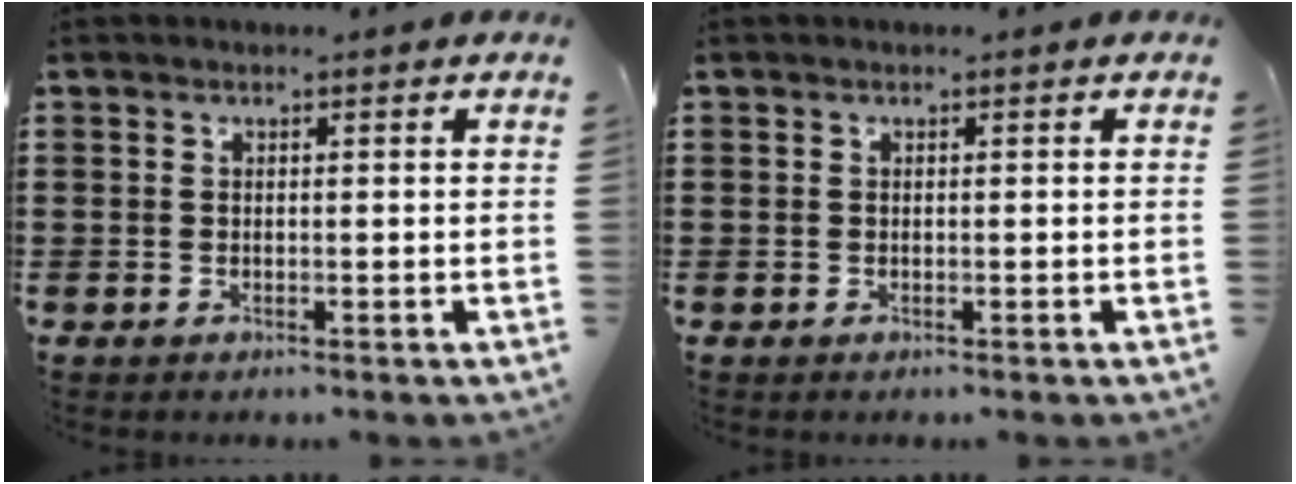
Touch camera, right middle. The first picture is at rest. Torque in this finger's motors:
{"motor_torque": [0.53, 0.04, 0.02, 0.01]}